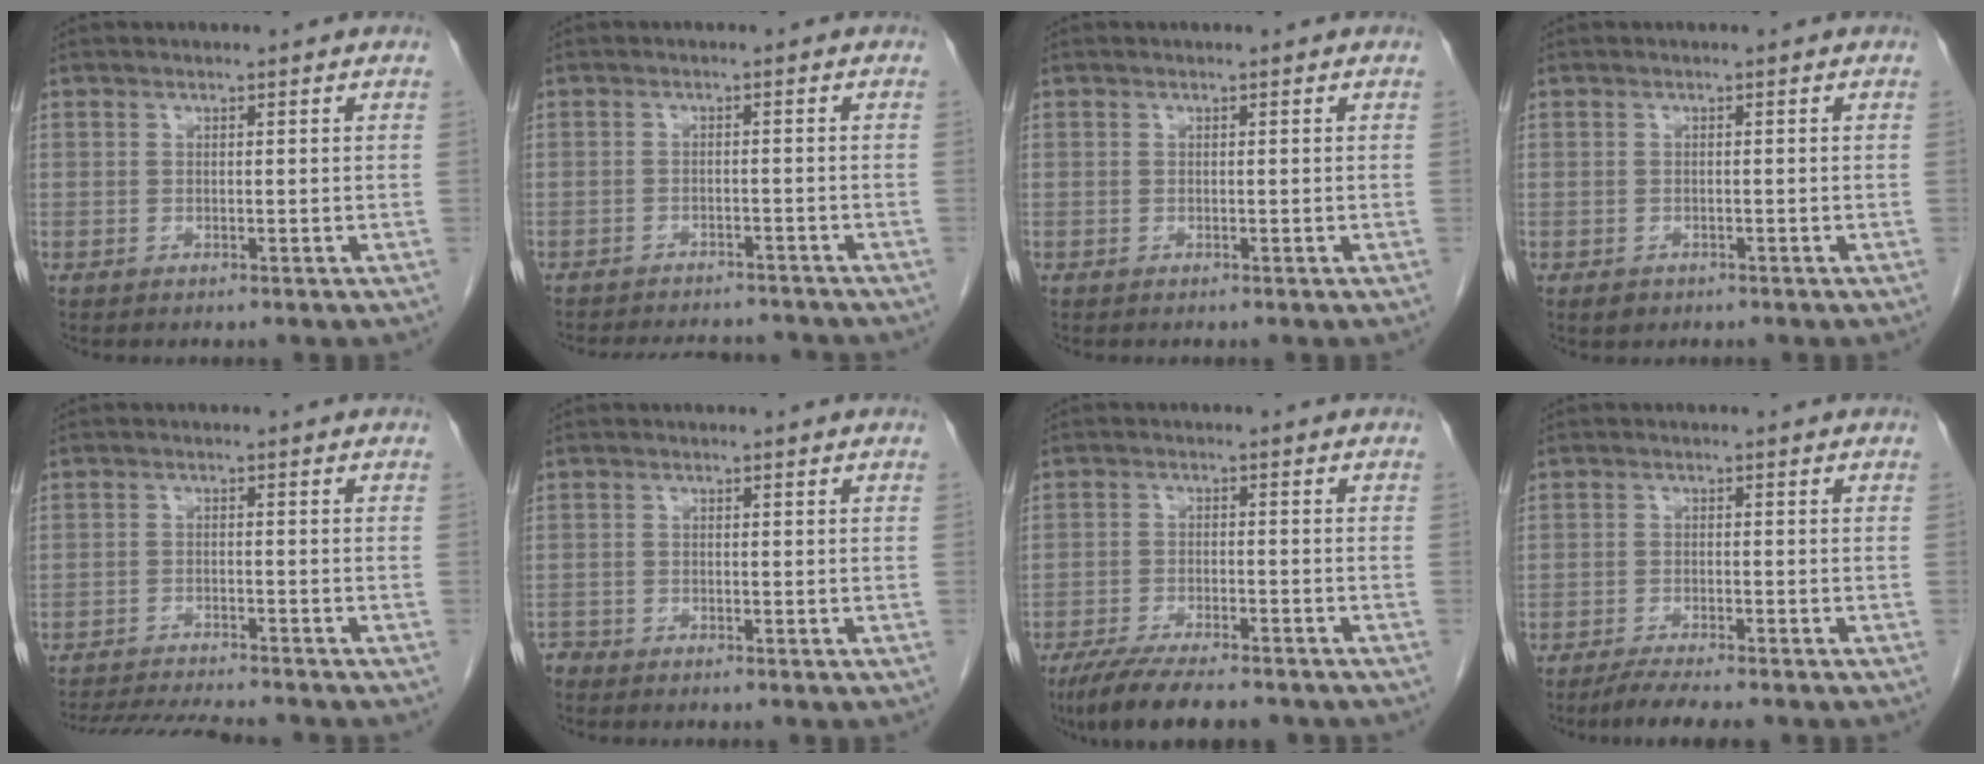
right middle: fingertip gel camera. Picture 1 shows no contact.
{"total": 11.3, "force": [-10.4, 3.0, 3.3], "torque": [-0.060, 0.006, -0.127]}
{"total": 0.0}
{"total": 1.3, "force": [-0.8, 1.0, 0.4], "torque": [-0.009, 0.002, -0.005]}
{"total": 12.5, "force": [-11.5, 0.8, 4.7], "torque": [-0.073, -0.016, -0.167]}
{"total": 1.3, "force": [-1.2, 0.4, -0.2], "torque": [0.002, -0.001, -0.024]}
{"total": 12.6, "force": [-10.4, 2.7, 6.6], "torque": [-0.105, -0.018, -0.158]}
{"total": 5.3, "force": [-4.5, 0.4, 2.9], "torque": [-0.048, -0.013, -0.072]}